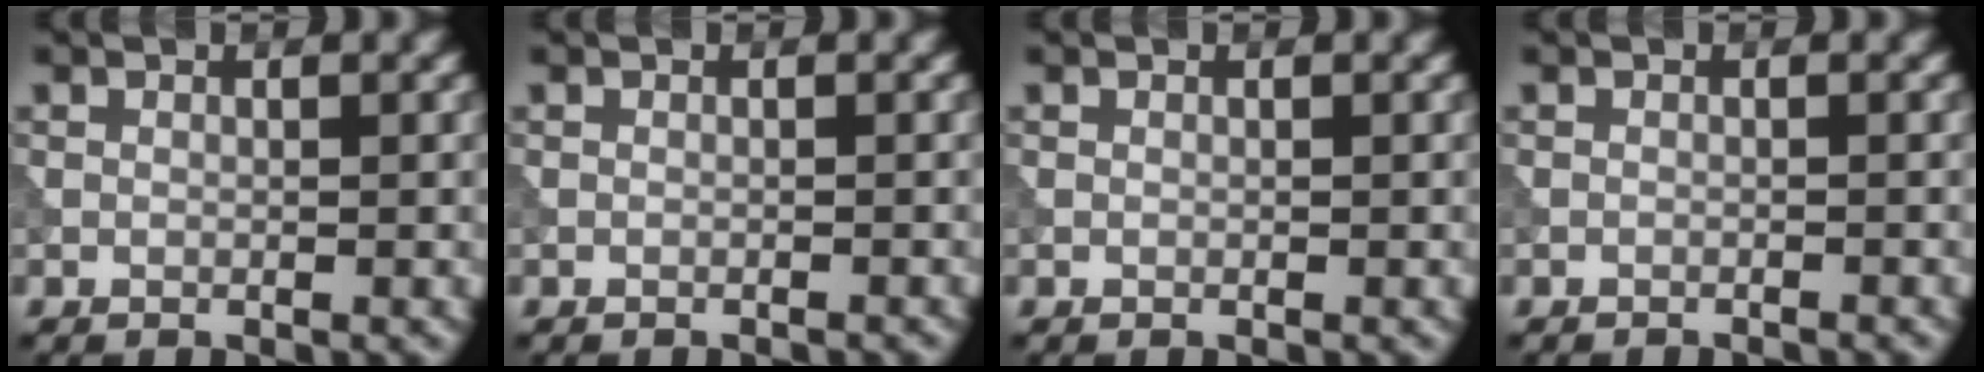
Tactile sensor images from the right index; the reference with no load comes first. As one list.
[{"total": 0.9, "force": [-0.9, 0.1, 0.3], "torque": [0.003, 0.001, -0.015]}, {"total": 0.0}, {"total": 1.4, "force": [-1.3, 0.2, 0.4], "torque": [0.007, 0.000, -0.020]}]